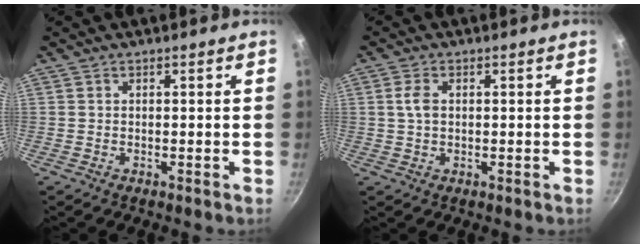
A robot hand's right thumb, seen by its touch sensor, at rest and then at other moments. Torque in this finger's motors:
{"motor_torque": [-0.38, -0.14, 0.49, 0.01, -0.05]}